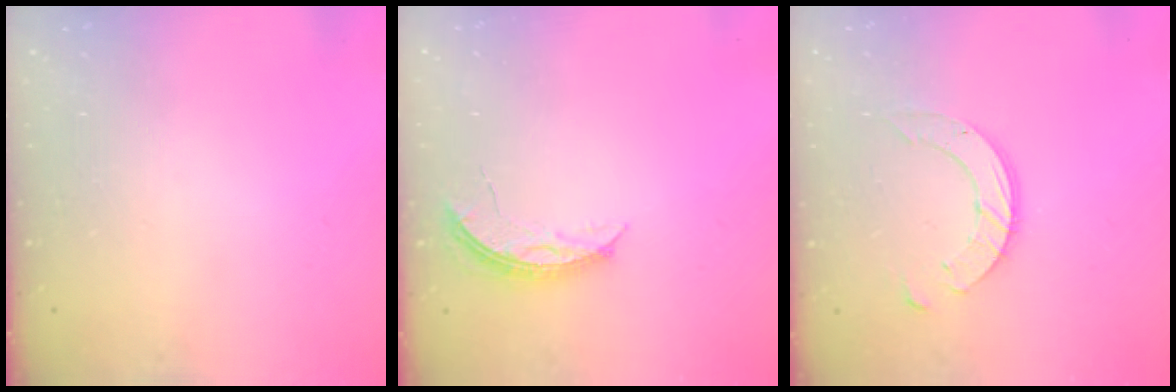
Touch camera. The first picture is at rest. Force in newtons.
{"total": 5.8, "press": 5.7, "slide": 0.5}
{"total": 9.7, "press": 9.6, "slide": 0.8}